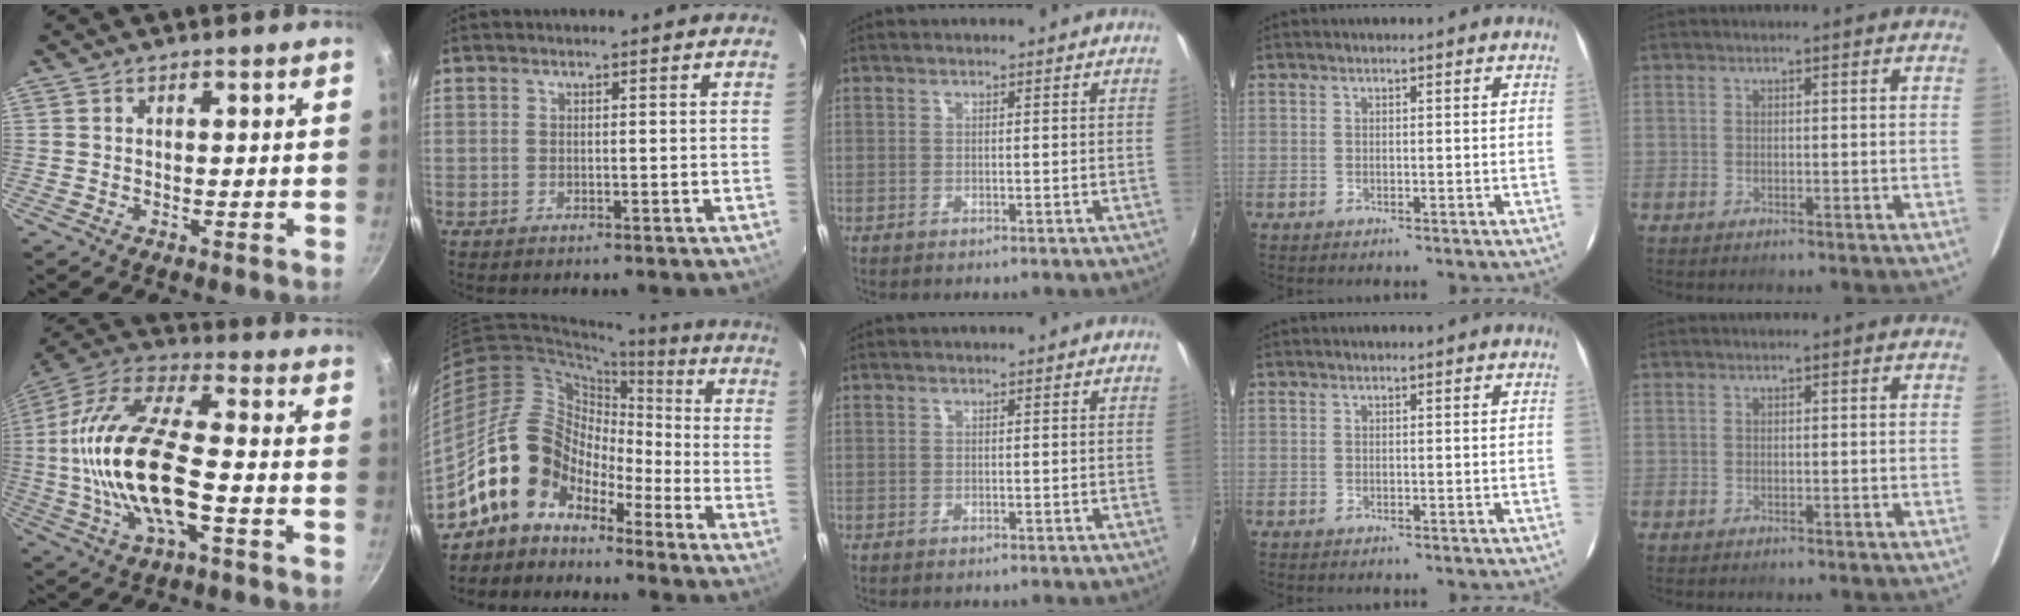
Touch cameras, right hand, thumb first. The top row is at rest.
{"thumb": {"total": 21.5, "force": [-3.3, 8.9, 19.2], "torque": [-0.377, 0.031, -0.077]}, "index": {"total": 12.0, "force": [-8.5, 7.7, 3.9], "torque": [-0.068, 0.038, -0.167]}}